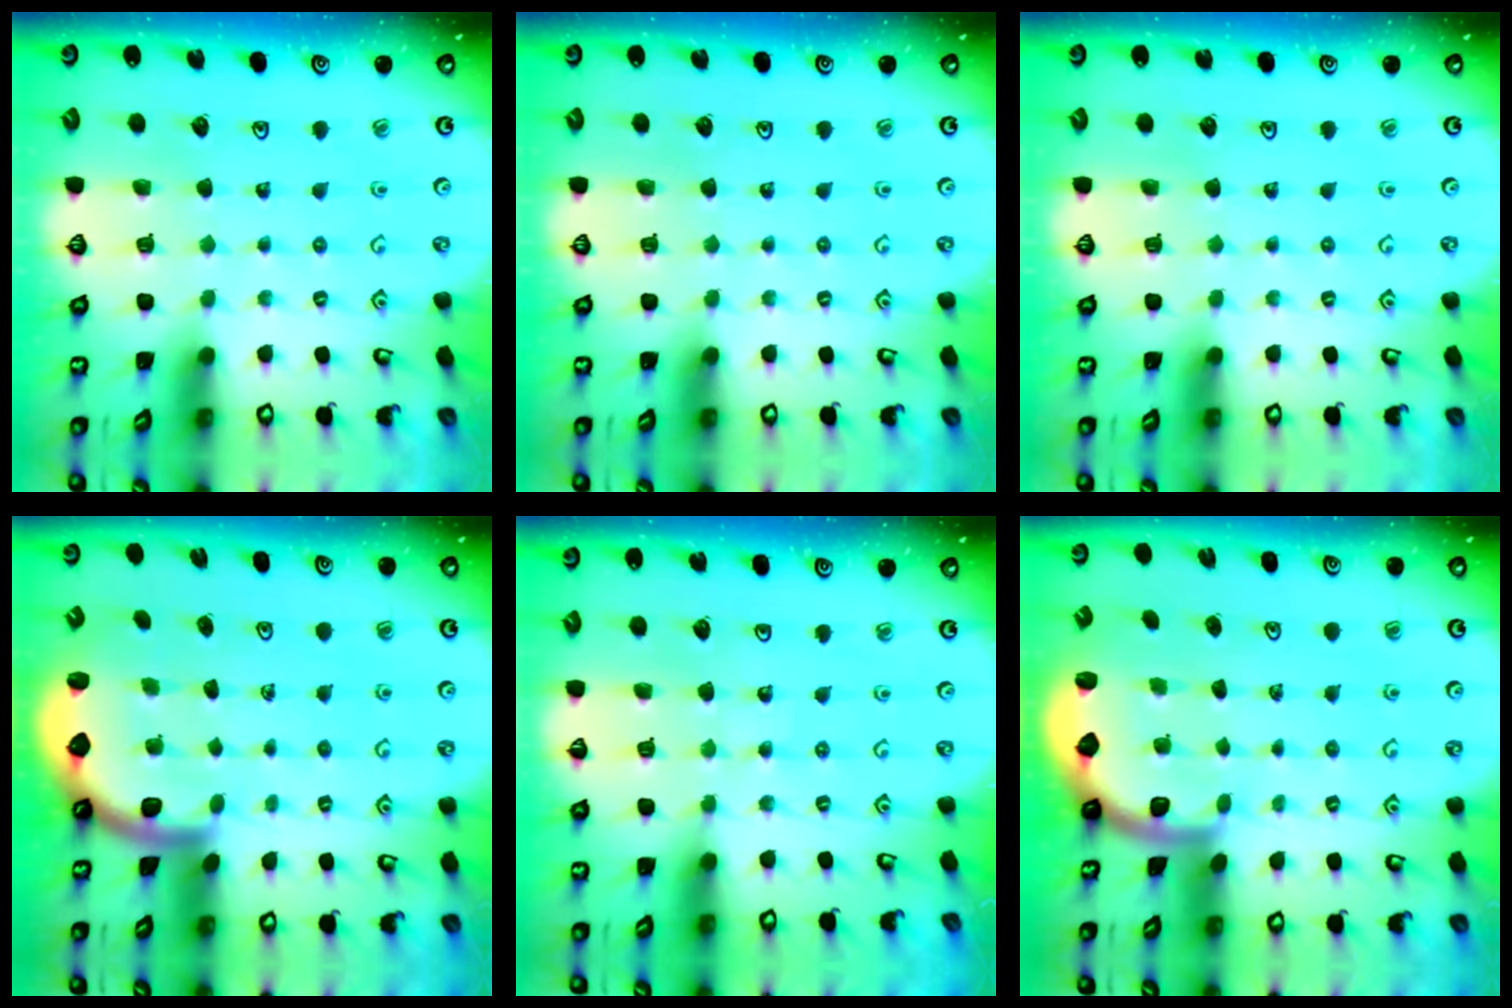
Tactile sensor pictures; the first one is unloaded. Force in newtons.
{"total": 0.0}
{"total": 0.0}
{"total": 2.3, "press": 2.3, "slide": 0.4}
{"total": 5.1, "press": 5.0, "slide": 0.5}
{"total": 1.9, "press": 1.8, "slide": 0.5}